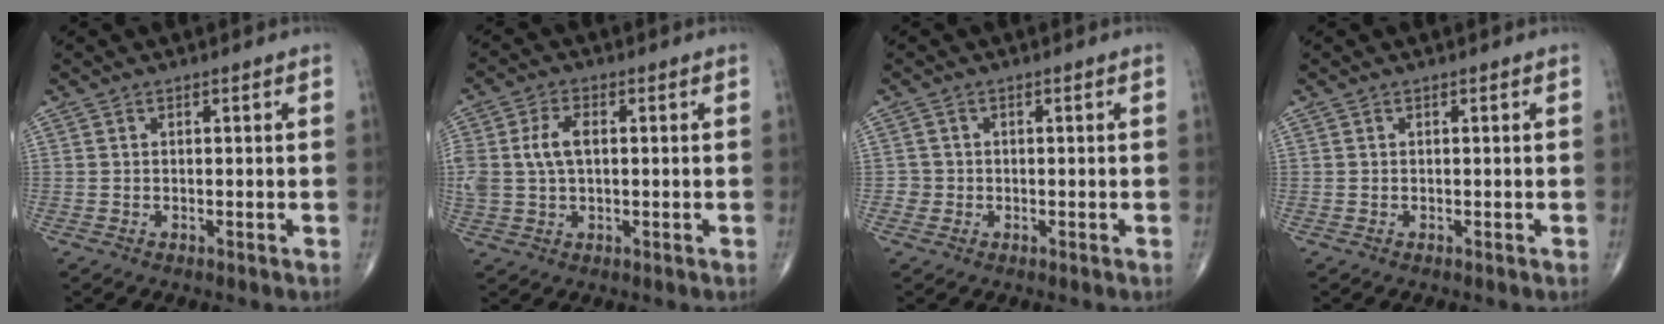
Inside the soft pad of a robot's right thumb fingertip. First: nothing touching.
{"total": 6.8, "force": [0.8, 4.0, 5.4], "torque": [-0.125, 0.014, 0.019]}
{"total": 1.5, "force": [-0.4, 1.5, -0.1], "torque": [0.014, 0.007, -0.011]}
{"total": 0.0}